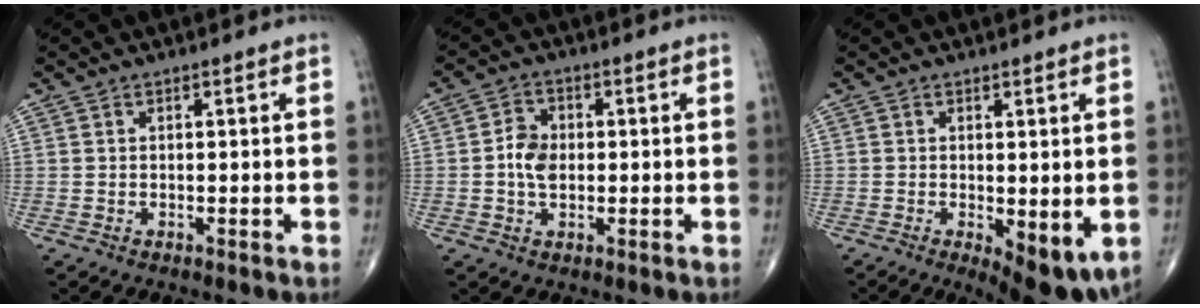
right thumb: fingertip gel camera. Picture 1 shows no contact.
{"total": 5.1, "force": [-0.3, 3.7, 3.5], "torque": [-0.056, 0.009, -0.011]}
{"total": 9.6, "force": [-2.8, 3.6, 8.5], "torque": [-0.112, -0.020, -0.031]}